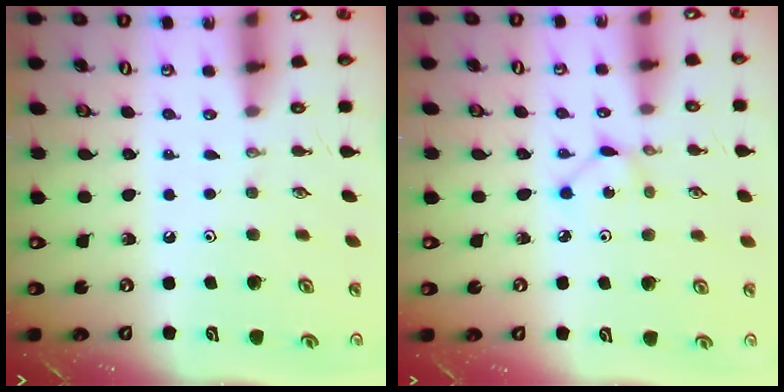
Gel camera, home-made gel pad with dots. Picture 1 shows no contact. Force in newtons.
{"total": 1.5, "press": 1.5, "slide": 0.1}